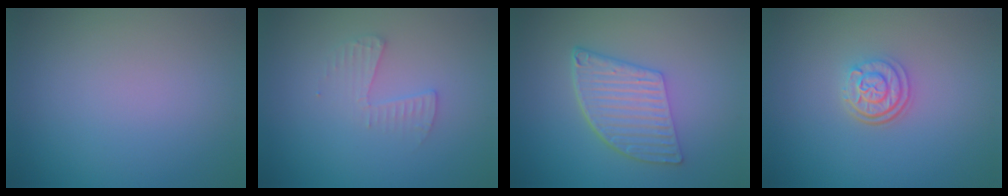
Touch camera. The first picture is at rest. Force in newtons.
{"total": 1.6, "press": 1.6, "slide": 0.1}
{"total": 5.7, "press": 4.1, "slide": 4.0}
{"total": 3.0, "press": 2.4, "slide": 1.7}